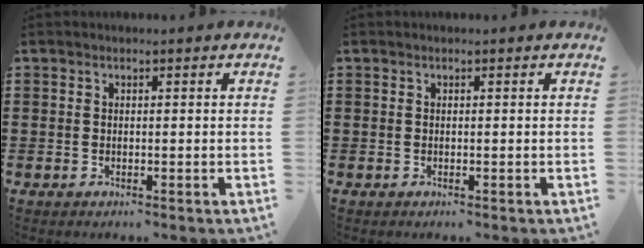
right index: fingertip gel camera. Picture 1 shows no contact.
{"total": 0.0}